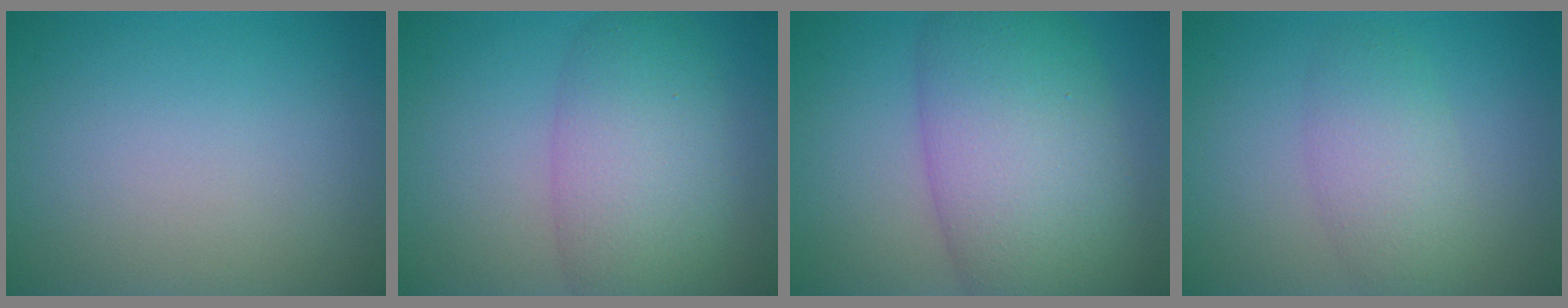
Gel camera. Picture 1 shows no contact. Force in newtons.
{"total": 6.9, "press": 6.9, "slide": 0.2}
{"total": 10.8, "press": 10.8, "slide": 0.4}
{"total": 3.4, "press": 3.4, "slide": 0.3}